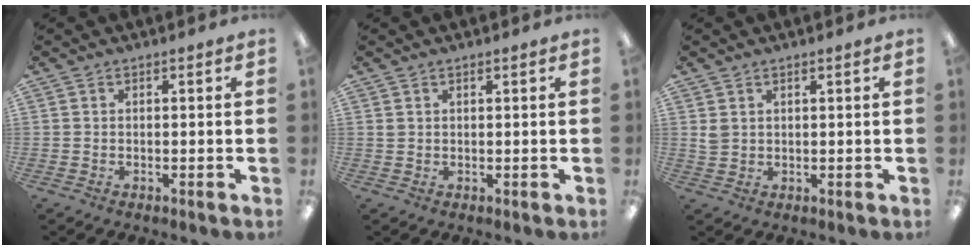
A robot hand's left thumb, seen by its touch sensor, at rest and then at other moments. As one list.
[{"total": 0.8, "force": [0.6, 0.4, 0.3], "torque": [-0.007, 0.001, 0.011]}, {"total": 2.0, "force": [1.1, 1.5, 0.9], "torque": [-0.020, 0.003, 0.021]}]